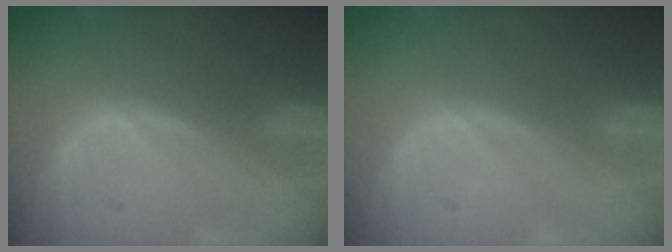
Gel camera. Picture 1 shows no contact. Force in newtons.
{"total": 0.0}